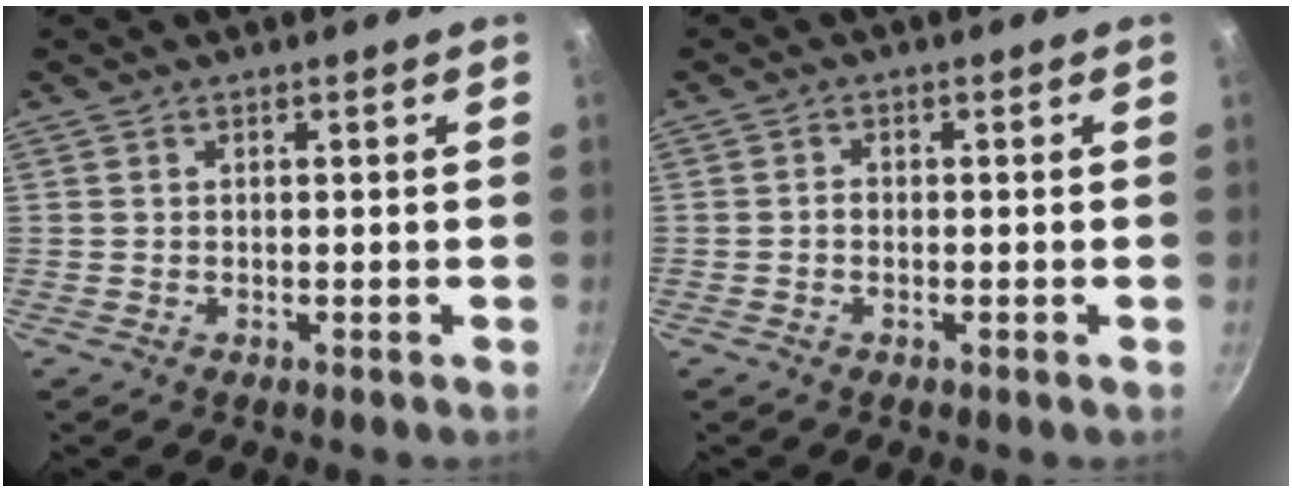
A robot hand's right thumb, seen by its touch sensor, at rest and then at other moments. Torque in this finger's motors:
{"motor_torque": [-0.01, 0.37, 0.70, 0.10, -0.05]}